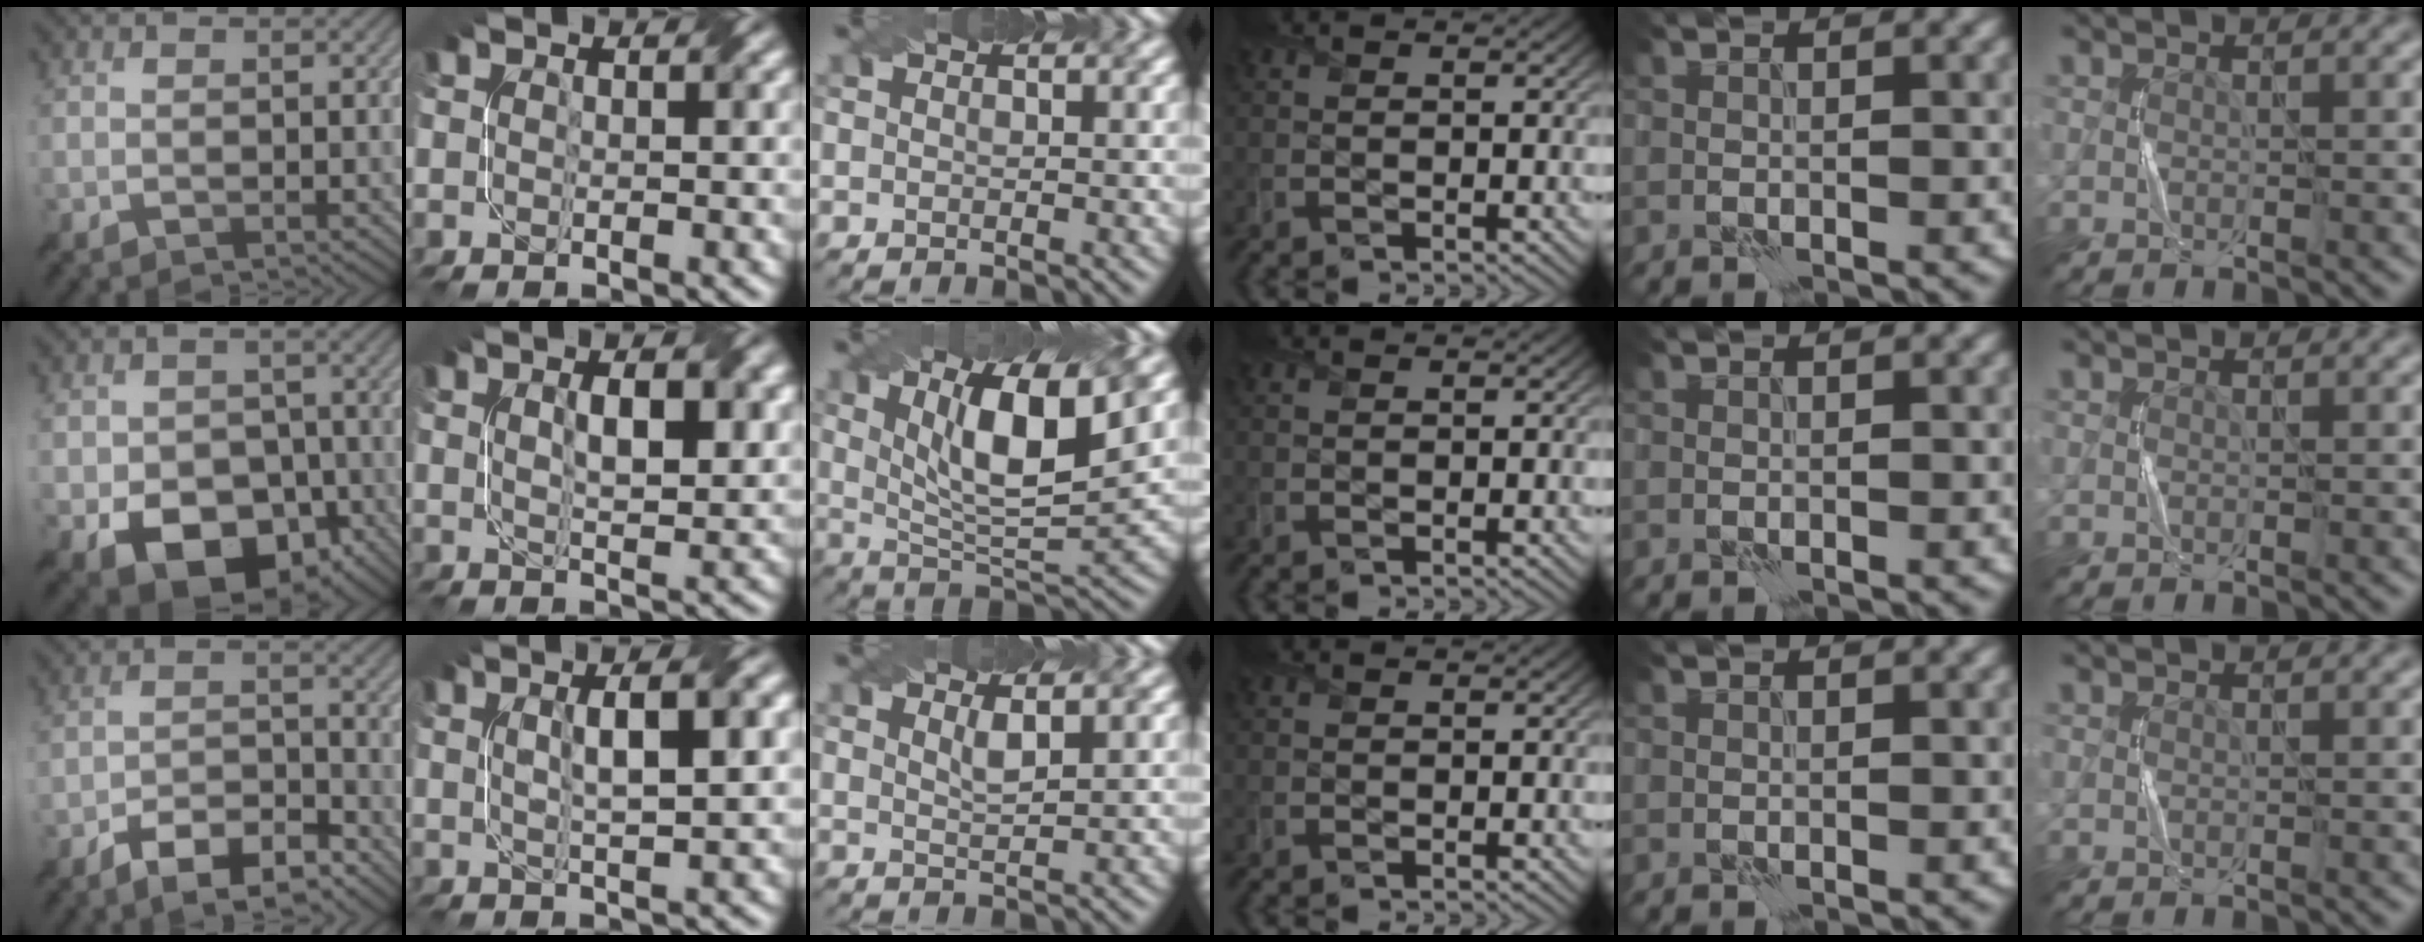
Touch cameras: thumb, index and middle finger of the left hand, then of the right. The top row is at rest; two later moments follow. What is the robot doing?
{"motion": "twist", "object": "screw"}